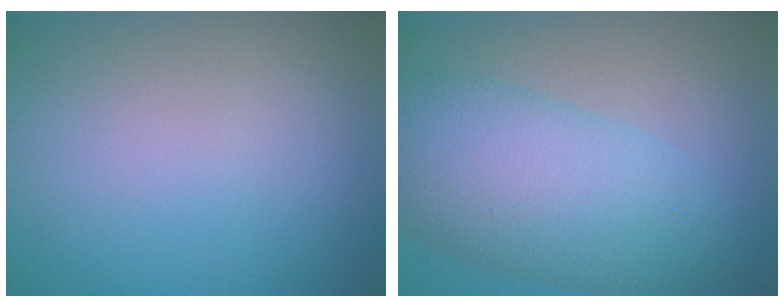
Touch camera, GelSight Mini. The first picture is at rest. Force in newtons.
{"total": 8.4, "press": 8.4, "slide": 0.3}